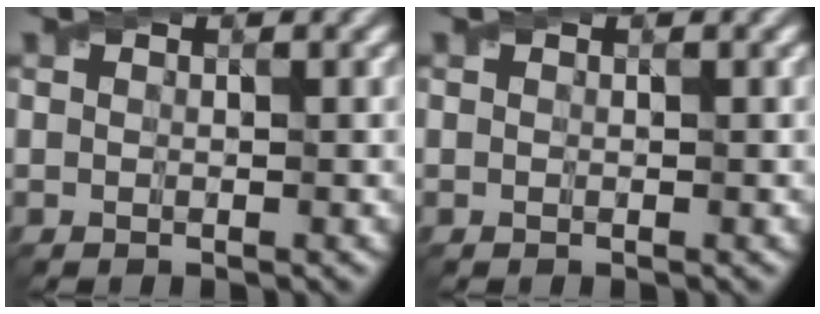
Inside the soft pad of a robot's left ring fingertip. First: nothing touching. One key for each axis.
{"total": 0.0}